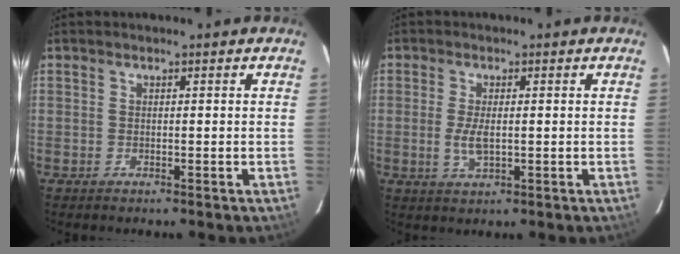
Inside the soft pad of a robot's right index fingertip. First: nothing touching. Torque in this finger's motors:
{"motor_torque": [0.85, 0.21, 0.46, 0.08]}